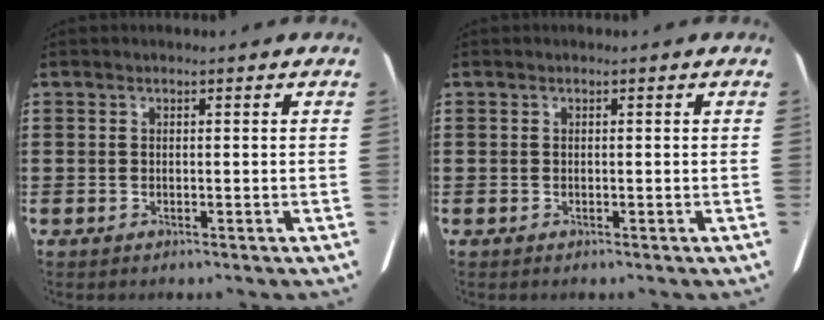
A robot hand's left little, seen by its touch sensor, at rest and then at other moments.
{"total": 0.0}